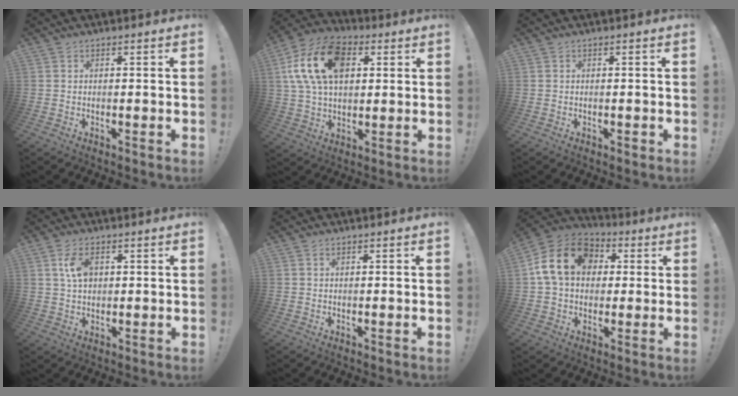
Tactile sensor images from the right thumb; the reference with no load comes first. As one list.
[{"total": 19.4, "force": [5.8, 12.8, 13.4], "torque": [-0.240, -0.001, 0.105]}, {"total": 0.8, "force": [-0.5, 0.4, 0.5], "torque": [-0.011, 0.006, -0.008]}, {"total": 6.4, "force": [1.9, 3.9, 4.7], "torque": [-0.076, 0.001, 0.035]}, {"total": 0.6, "force": [0.3, 0.2, 0.4], "torque": [-0.007, 0.001, 0.006]}, {"total": 17.1, "force": [4.1, 12.8, 10.6], "torque": [-0.170, 0.005, 0.078]}]